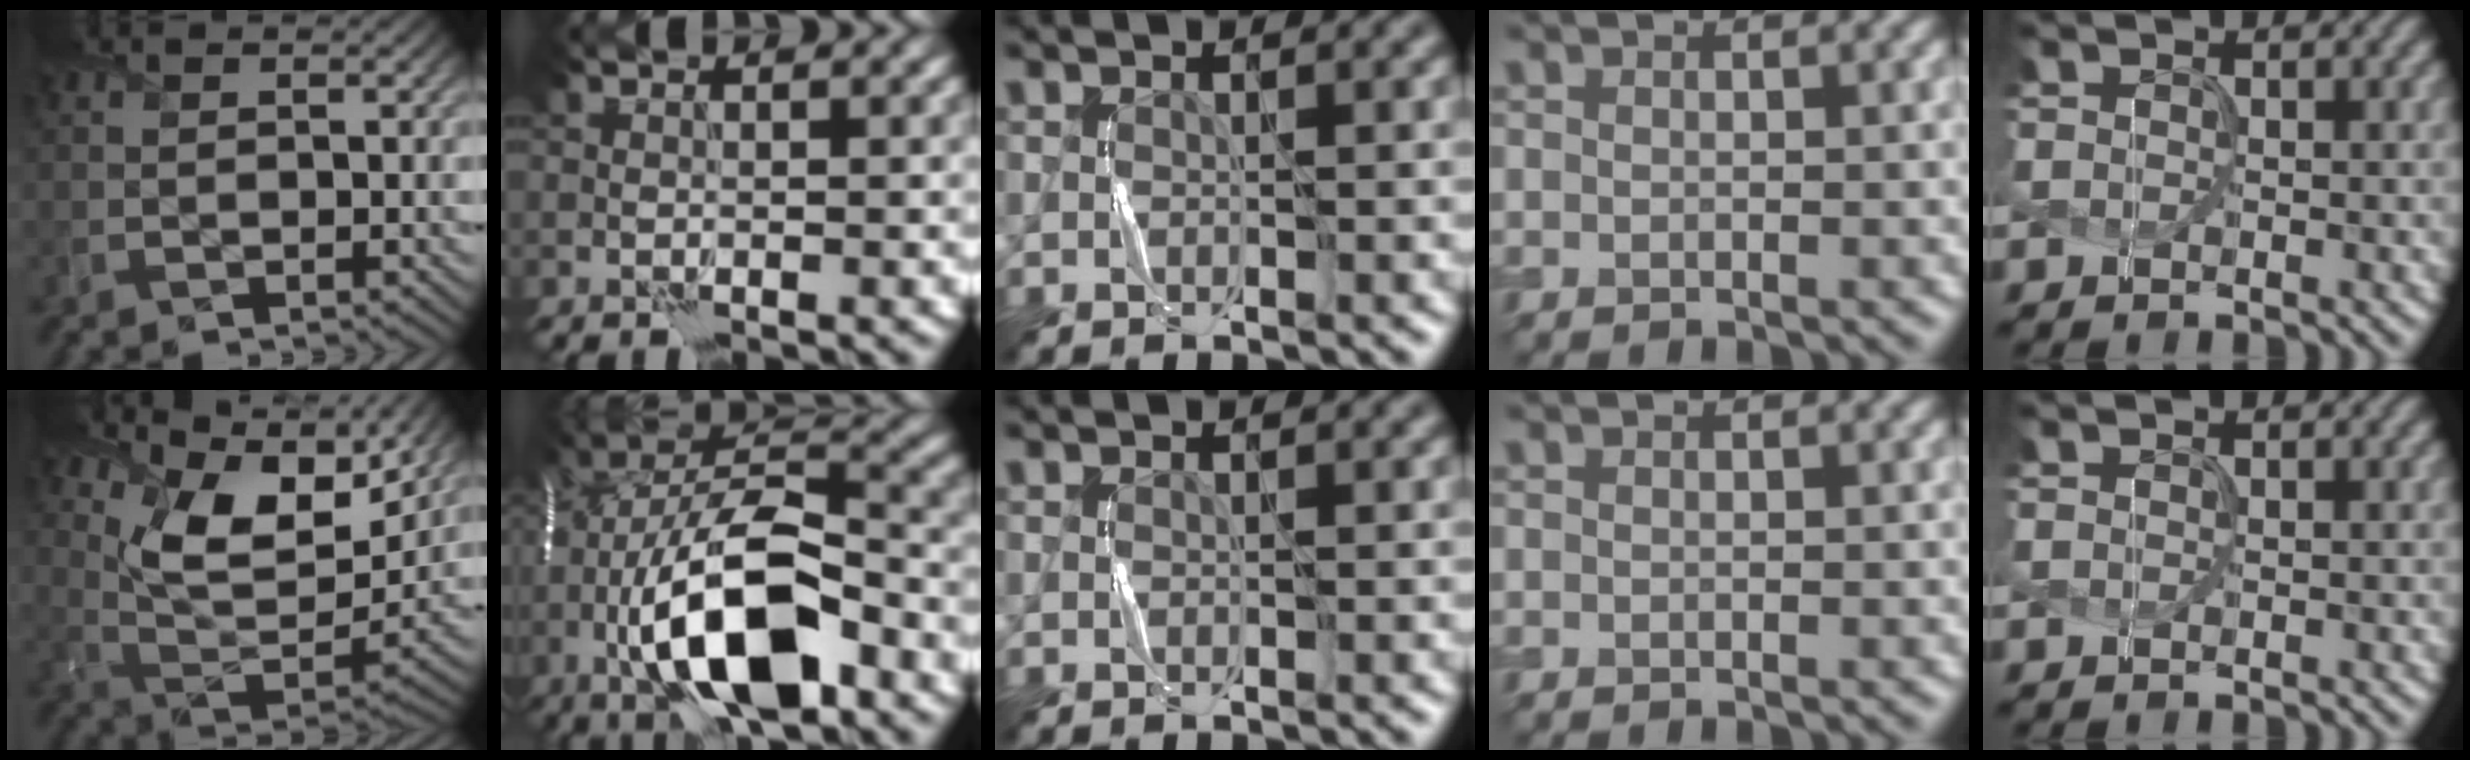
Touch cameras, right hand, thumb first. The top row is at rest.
{"thumb": {"total": 14.5, "force": [8.6, 6.8, 9.4], "torque": [-0.206, 0.013, 0.151]}, "index": {"total": 13.7, "force": [-5.2, 4.9, 11.7], "torque": [-0.209, 0.016, -0.092]}}